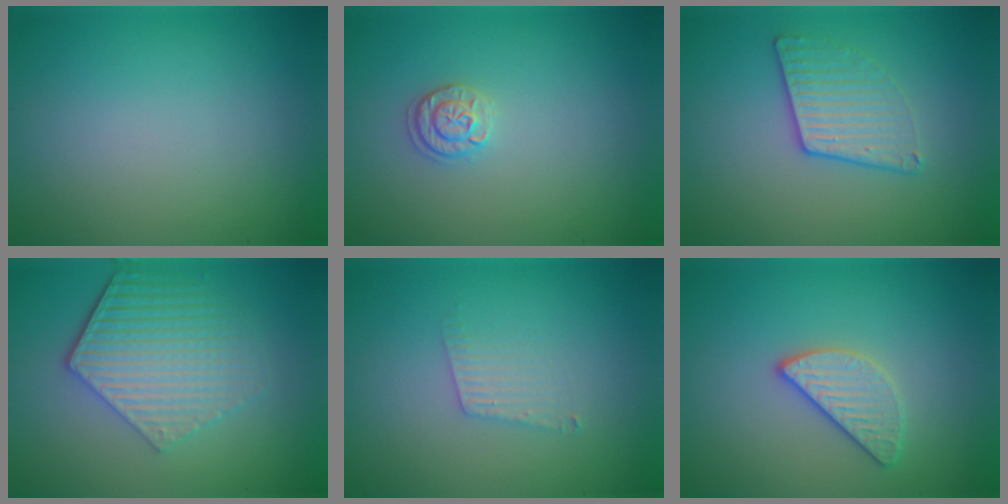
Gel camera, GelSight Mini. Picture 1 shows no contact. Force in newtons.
{"total": 1.8, "press": 1.7, "slide": 0.4}
{"total": 2.8, "press": 2.3, "slide": 1.6}
{"total": 5.6, "press": 4.3, "slide": 3.6}
{"total": 1.7, "press": 1.7, "slide": 0.0}
{"total": 2.6, "press": 2.5, "slide": 0.7}